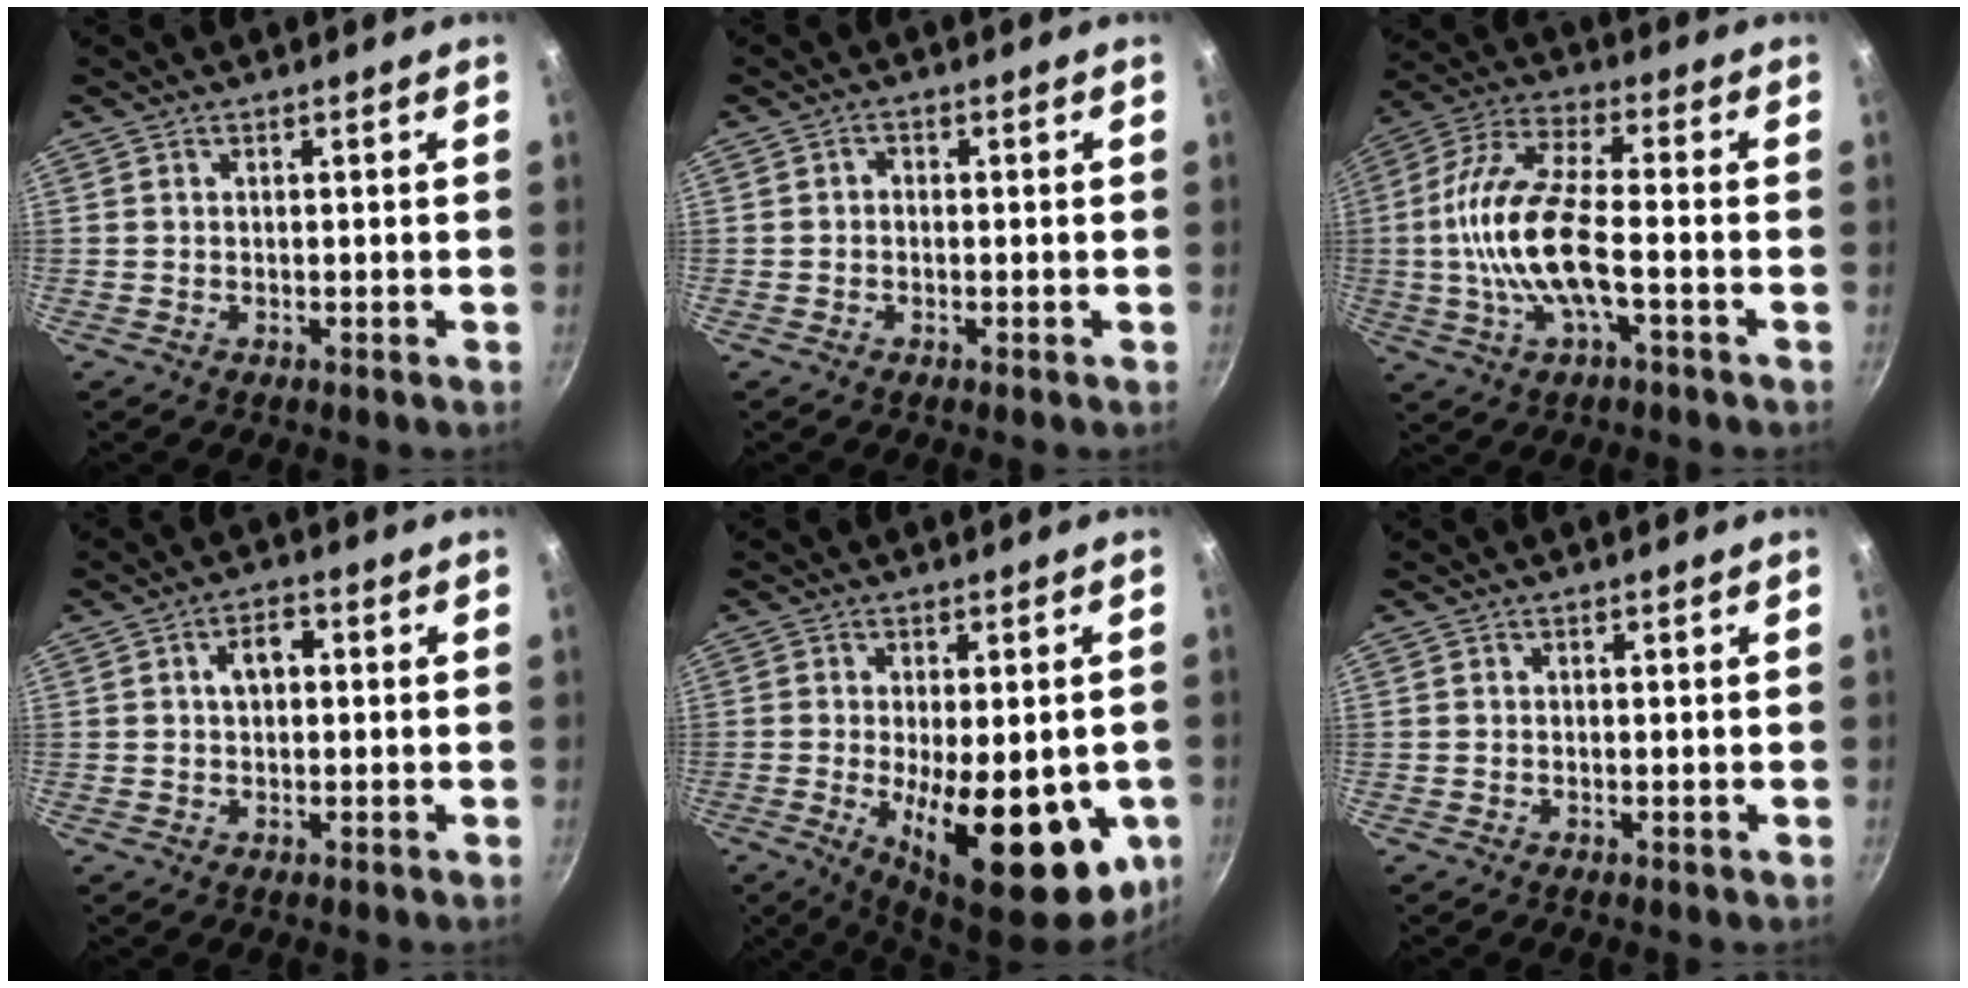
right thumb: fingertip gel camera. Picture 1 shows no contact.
{"total": 1.3, "force": [-0.3, 1.1, 0.7], "torque": [-0.010, 0.007, -0.007]}
{"total": 16.3, "force": [-2.7, 5.9, 15.0], "torque": [-0.303, 0.032, -0.068]}
{"total": 4.0, "force": [0.6, 2.7, 3.0], "torque": [-0.031, 0.013, 0.005]}
{"total": 21.3, "force": [-4.8, 8.6, 18.9], "torque": [-0.236, -0.015, -0.050]}
{"total": 0.0}